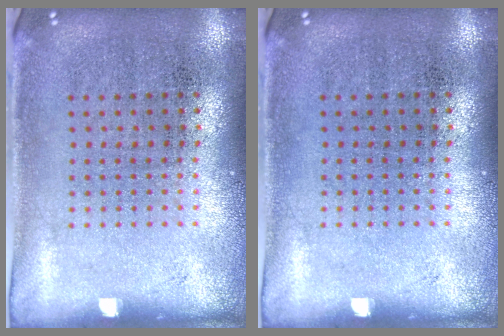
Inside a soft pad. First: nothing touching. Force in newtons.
{"total": 0.0}